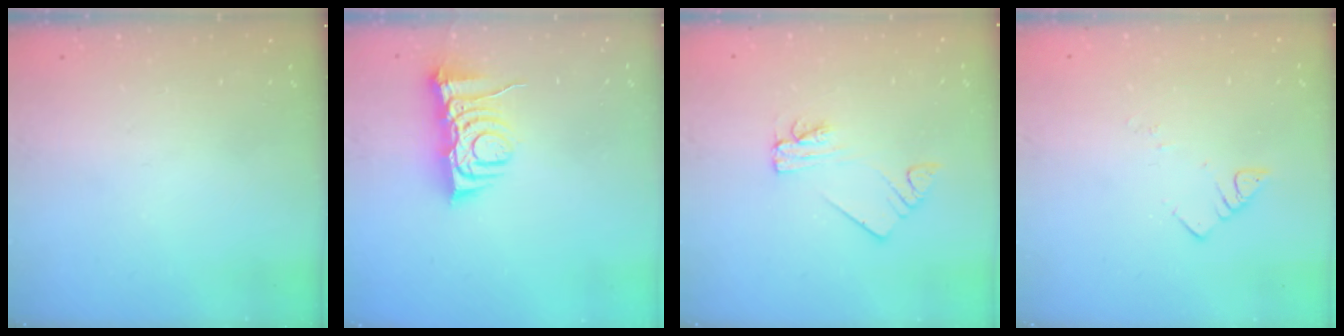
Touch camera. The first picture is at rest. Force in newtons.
{"total": 8.3, "press": 8.2, "slide": 1.1}
{"total": 2.2, "press": 2.2, "slide": 0.1}
{"total": 3.6, "press": 3.6, "slide": 0.6}